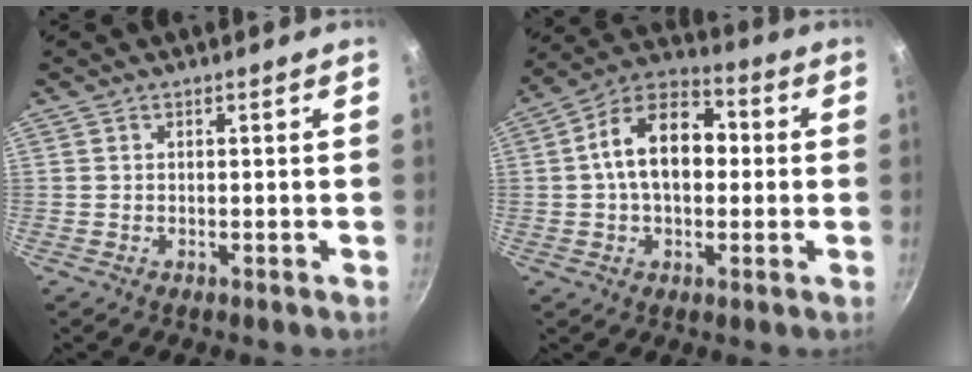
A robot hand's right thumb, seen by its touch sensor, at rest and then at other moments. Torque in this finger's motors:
{"motor_torque": [1.28, 2.75, 1.50, -0.23, 0.16]}